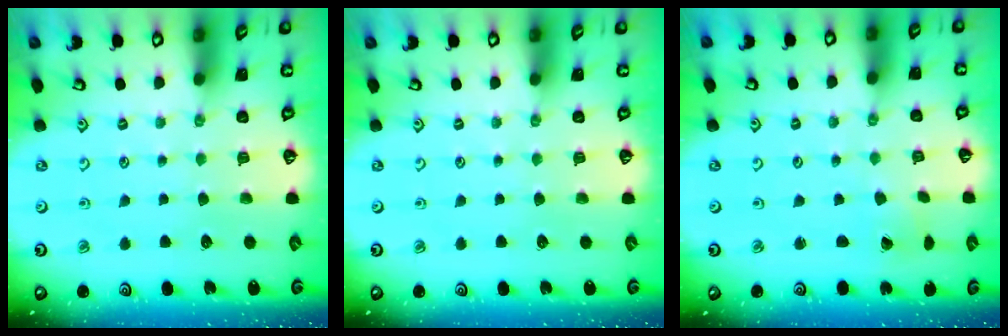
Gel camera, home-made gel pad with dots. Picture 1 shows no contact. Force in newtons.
{"total": 0.0}
{"total": 1.8, "press": 1.8, "slide": 0.1}